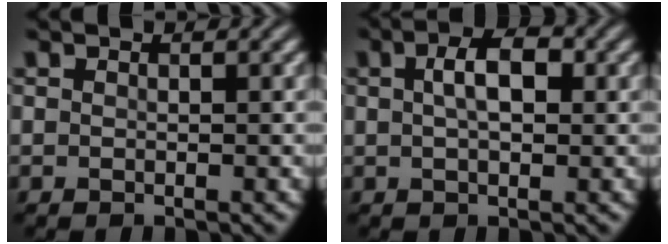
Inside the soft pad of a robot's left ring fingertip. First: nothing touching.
{"total": 3.8, "force": [0.9, 1.9, 3.2], "torque": [-0.058, 0.008, 0.011]}